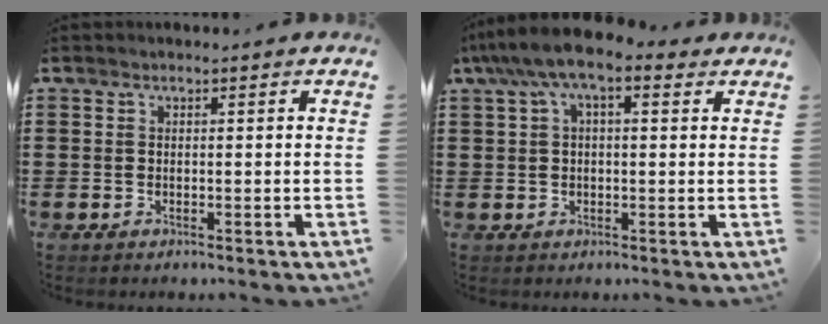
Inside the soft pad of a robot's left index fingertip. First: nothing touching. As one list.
[{"total": 6.6, "force": [3.4, 2.1, 5.2], "torque": [-0.107, 0.003, 0.059]}]